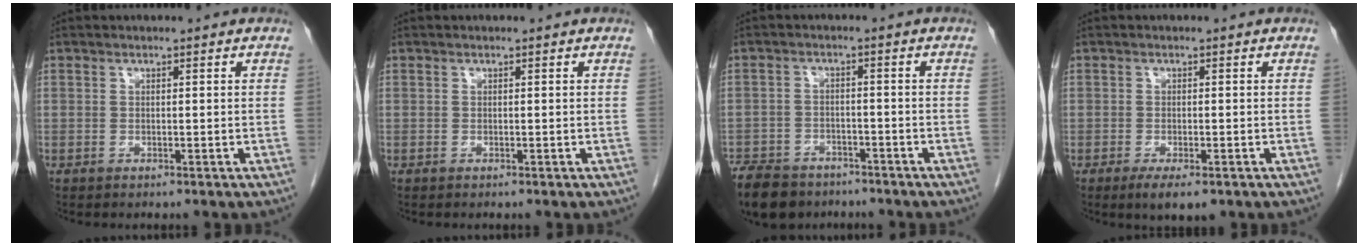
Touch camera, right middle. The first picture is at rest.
{"total": 0.0}
{"total": 9.8, "force": [-7.6, 5.0, 3.5], "torque": [-0.072, -0.005, -0.121]}
{"total": 4.1, "force": [-2.5, 1.4, 3.1], "torque": [-0.049, -0.006, -0.033]}